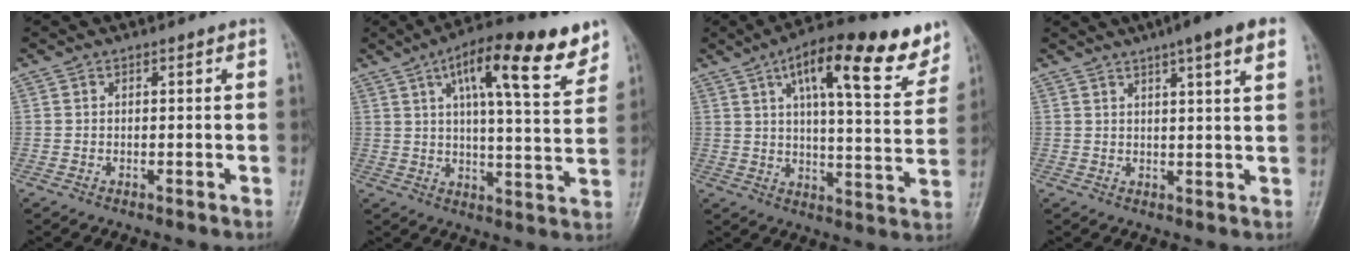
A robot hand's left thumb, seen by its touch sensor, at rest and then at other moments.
{"total": 17.5, "force": [9.5, 4.9, 13.9], "torque": [-0.181, -0.026, 0.140]}
{"total": 19.6, "force": [10.9, 6.2, 15.0], "torque": [-0.184, -0.028, 0.159]}
{"total": 10.8, "force": [6.4, 1.6, 8.5], "torque": [-0.108, 0.000, 0.081]}